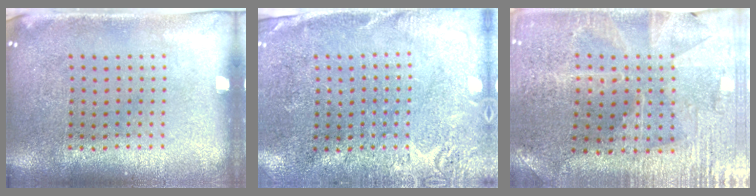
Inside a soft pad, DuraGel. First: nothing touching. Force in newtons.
{"total": 2.7, "press": 2.4, "slide": 1.1}
{"total": 1.4, "press": 1.3, "slide": 0.4}